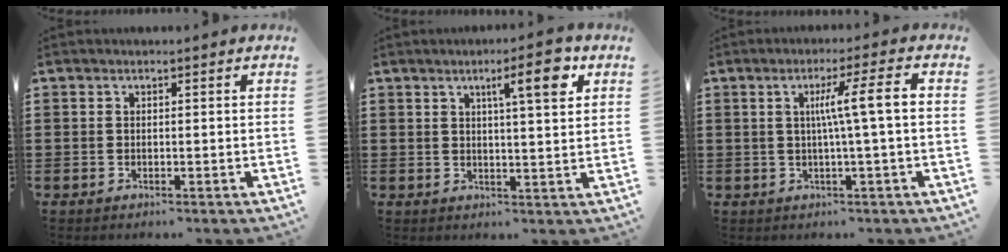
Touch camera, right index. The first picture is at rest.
{"total": 7.0, "force": [3.4, 1.1, 6.0], "torque": [-0.094, -0.004, 0.047]}
{"total": 6.3, "force": [0.3, -0.3, 6.3], "torque": [-0.117, 0.000, -0.005]}